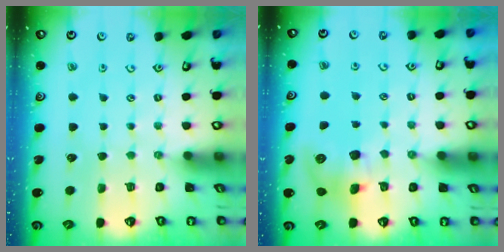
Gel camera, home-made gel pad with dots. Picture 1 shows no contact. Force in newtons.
{"total": 8.4, "press": 8.4, "slide": 1.0}